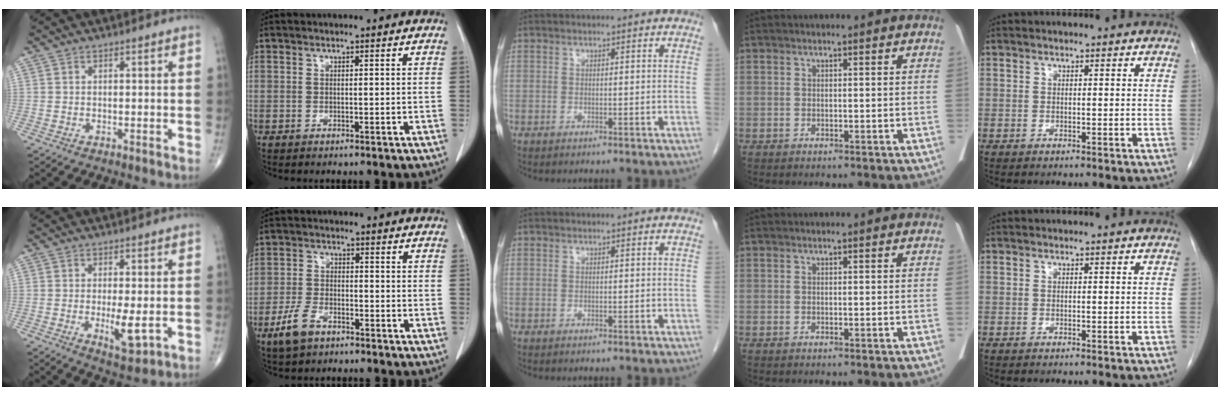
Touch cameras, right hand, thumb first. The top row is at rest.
{"thumb": {"total": 5.9, "force": [-0.9, 1.9, 5.6], "torque": [-0.095, -0.016, -0.011]}, "index": {"total": 5.7, "force": [-3.7, 2.8, 3.3], "torque": [-0.077, -0.002, -0.069]}}